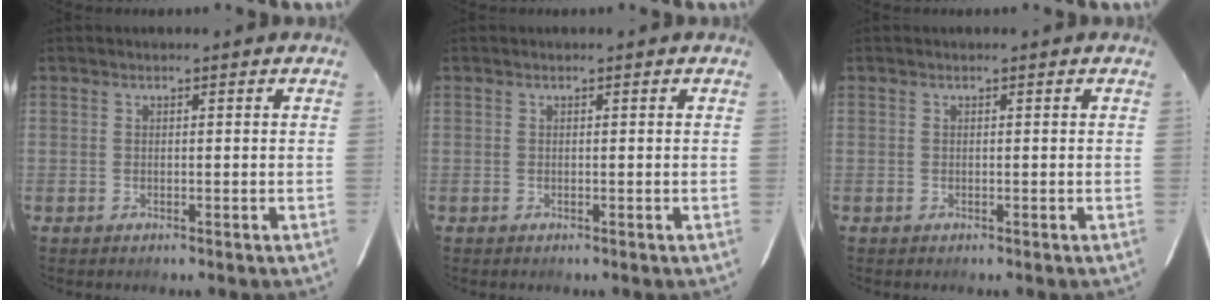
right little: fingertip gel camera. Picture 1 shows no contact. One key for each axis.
{"total": 0.0}
{"total": 0.0}